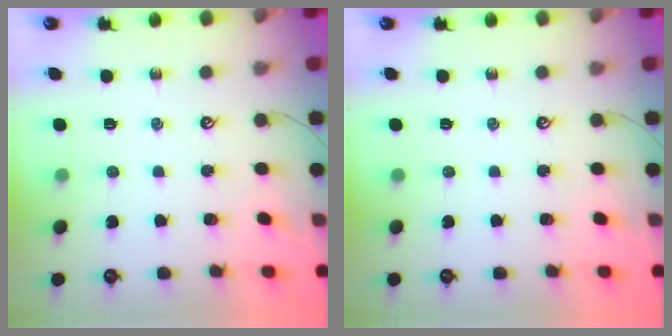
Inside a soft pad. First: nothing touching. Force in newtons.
{"total": 0.0}